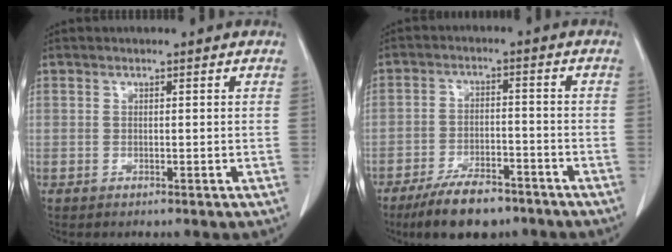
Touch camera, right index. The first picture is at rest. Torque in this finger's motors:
{"motor_torque": [-0.07, -0.20, 0.08, -0.01]}